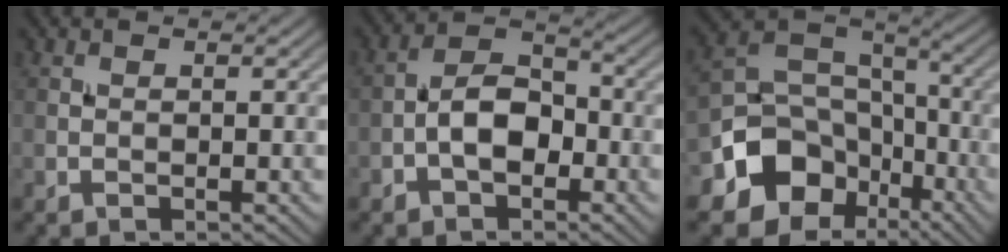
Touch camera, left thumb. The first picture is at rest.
{"total": 5.8, "force": [-2.0, 3.5, 4.2], "torque": [-0.070, 0.014, -0.043]}
{"total": 13.0, "force": [-5.8, 9.8, 6.1], "torque": [-0.151, -0.030, -0.107]}